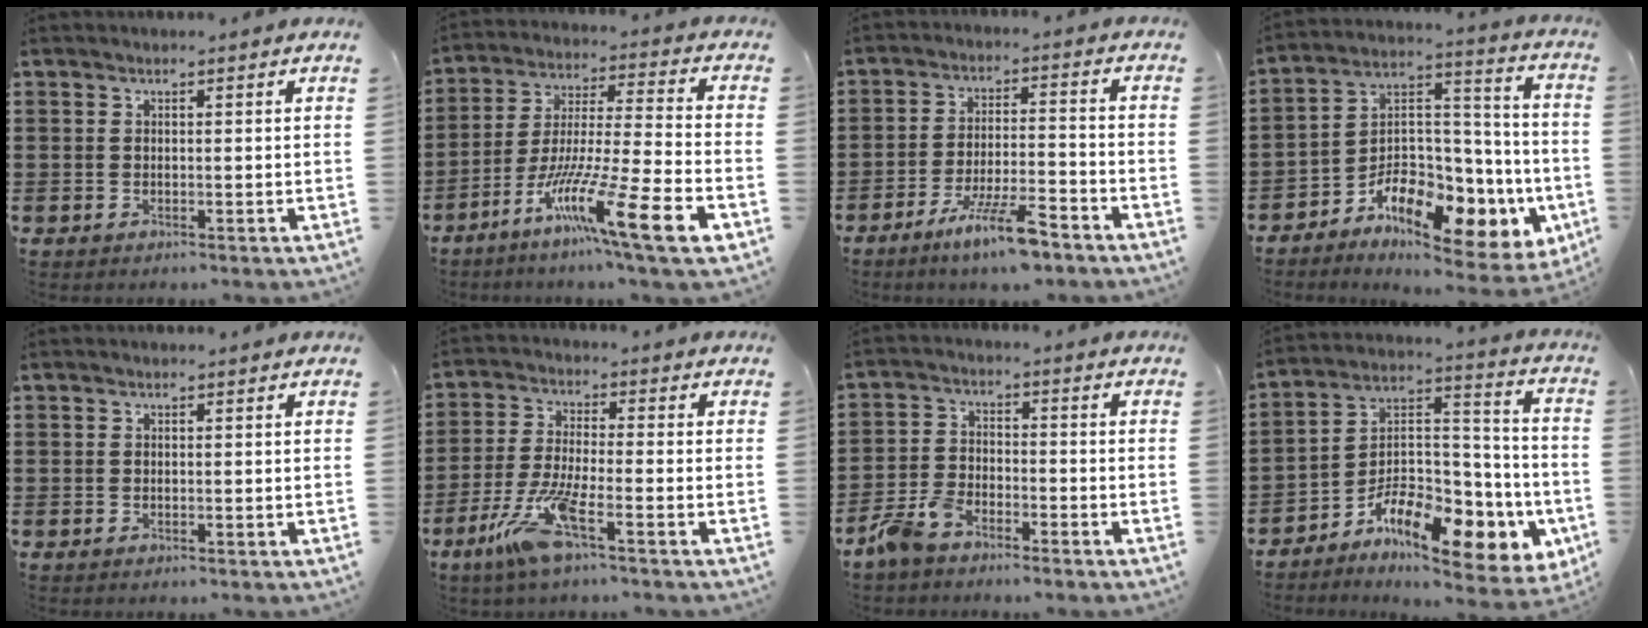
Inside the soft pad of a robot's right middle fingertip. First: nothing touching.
{"total": 14.0, "force": [-8.5, 0.2, 11.1], "torque": [-0.215, -0.012, -0.161]}
{"total": 8.3, "force": [-5.9, 1.2, 5.8], "torque": [-0.114, -0.004, -0.109]}
{"total": 9.3, "force": [-6.4, 4.8, 4.7], "torque": [-0.094, -0.003, -0.118]}
{"total": 0.0}
{"total": 9.0, "force": [-4.8, 1.6, 7.5], "torque": [-0.163, -0.010, -0.091]}
{"total": 5.1, "force": [-4.3, 1.6, 2.0], "torque": [-0.060, 0.006, -0.090]}
{"total": 11.1, "force": [-7.2, 4.5, 7.1], "torque": [-0.135, 0.002, -0.137]}